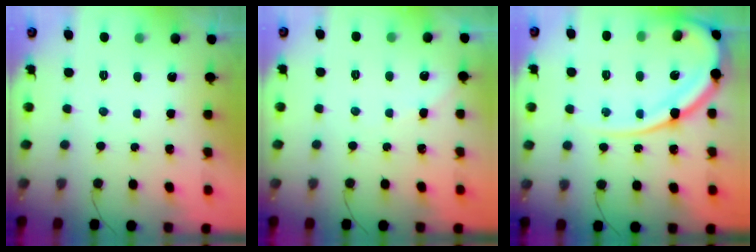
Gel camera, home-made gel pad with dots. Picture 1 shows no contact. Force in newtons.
{"total": 2.4, "press": 2.4, "slide": 0.5}
{"total": 16.3, "press": 16.2, "slide": 1.5}